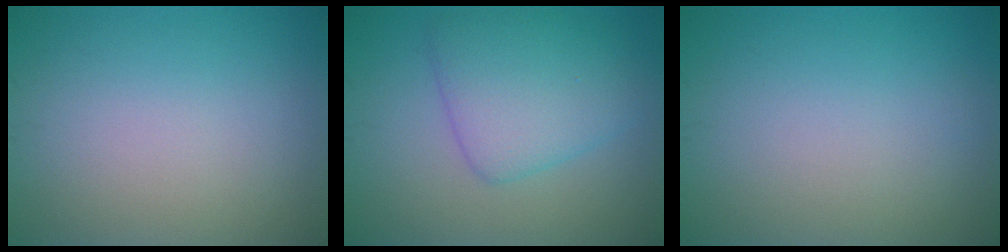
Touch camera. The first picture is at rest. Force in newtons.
{"total": 5.4, "press": 5.4, "slide": 0.1}
{"total": 0.0}